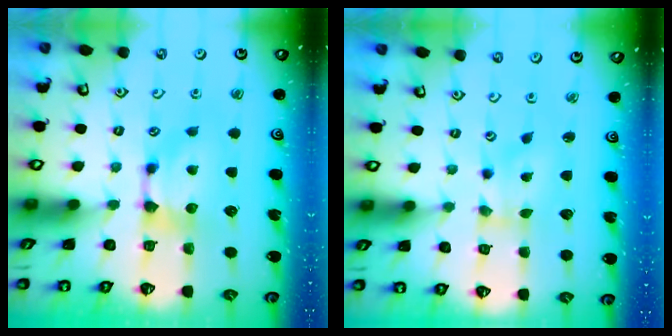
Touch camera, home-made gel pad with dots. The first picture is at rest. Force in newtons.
{"total": 2.1, "press": 1.8, "slide": 1.1}